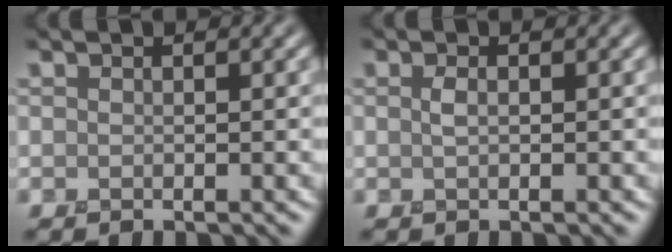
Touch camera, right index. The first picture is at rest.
{"total": 0.8, "force": [0.1, 0.3, 0.8], "torque": [-0.020, 0.004, 0.001]}